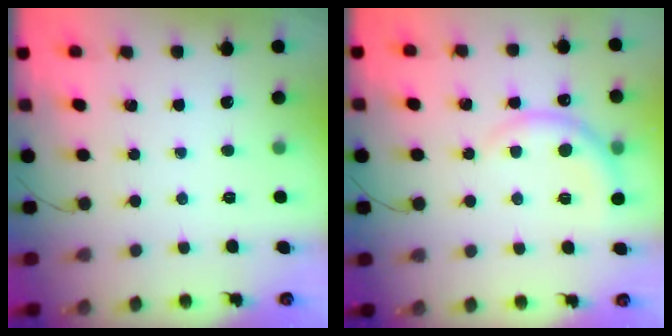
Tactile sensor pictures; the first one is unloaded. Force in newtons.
{"total": 7.2, "press": 7.2, "slide": 0.6}